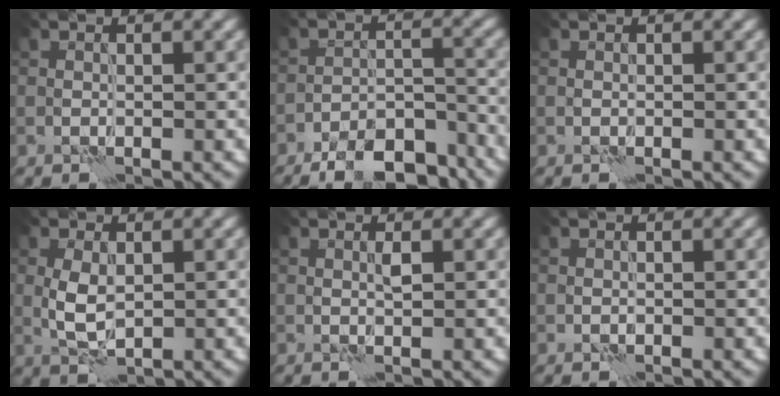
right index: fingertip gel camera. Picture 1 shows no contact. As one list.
[{"total": 9.5, "force": [-8.0, 3.0, 4.1], "torque": [-0.052, -0.004, -0.120]}, {"total": 0.0}, {"total": 2.8, "force": [0.4, 1.5, 2.3], "torque": [-0.054, -0.001, 0.012]}, {"total": 0.7, "force": [0.2, 0.0, 0.7], "torque": [-0.016, 0.002, 0.003]}, {"total": 0.0}]